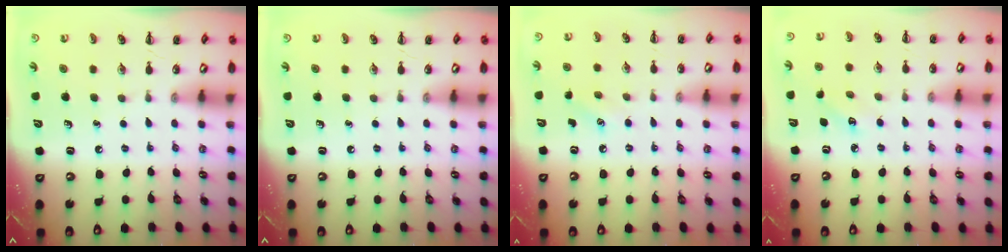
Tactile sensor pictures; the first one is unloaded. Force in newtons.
{"total": 0.0}
{"total": 5.9, "press": 5.7, "slide": 1.5}
{"total": 2.1, "press": 2.0, "slide": 0.6}